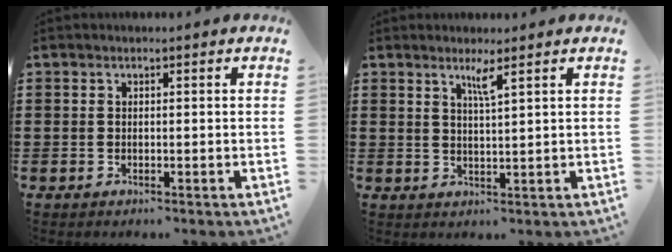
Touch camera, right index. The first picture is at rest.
{"total": 2.5, "force": [1.6, -0.4, 1.8], "torque": [-0.038, -0.005, 0.027]}